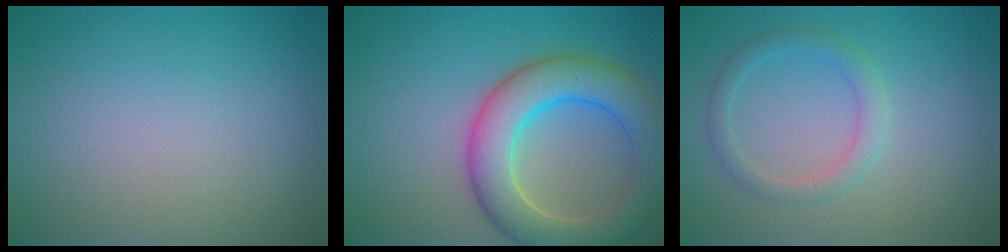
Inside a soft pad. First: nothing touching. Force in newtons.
{"total": 7.7, "press": 7.7, "slide": 0.3}
{"total": 2.0, "press": 2.0, "slide": 0.1}